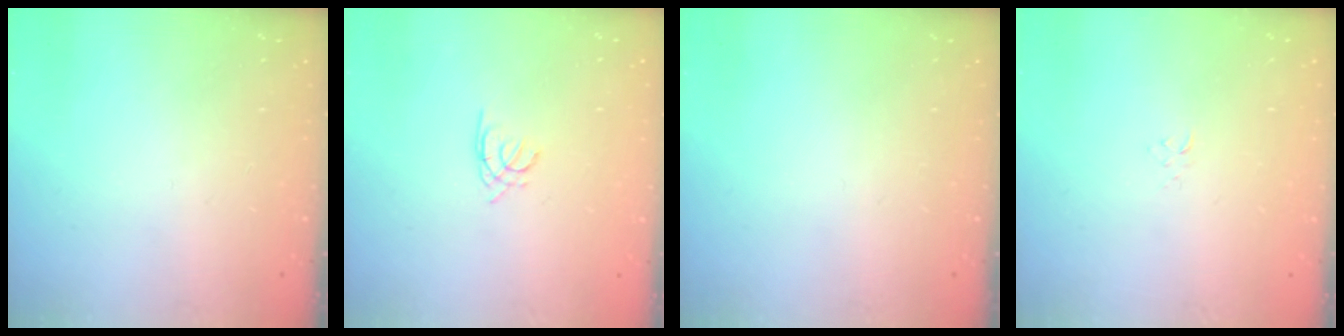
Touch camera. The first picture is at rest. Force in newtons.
{"total": 1.3, "press": 1.2, "slide": 0.4}
{"total": 0.0}
{"total": 3.1, "press": 3.1, "slide": 0.2}